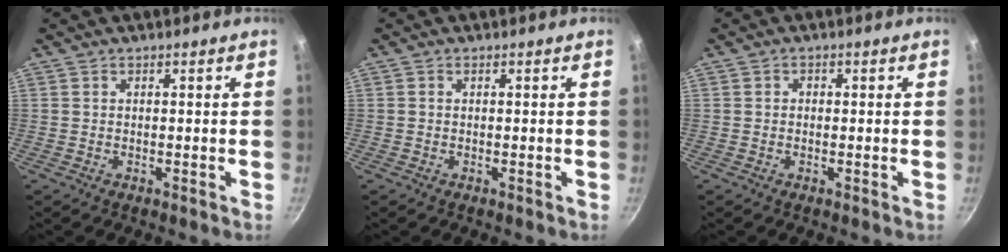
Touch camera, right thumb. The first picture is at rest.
{"total": 0.0}
{"total": 0.9, "force": [-0.1, 0.9, 0.3], "torque": [-0.002, 0.002, -0.005]}